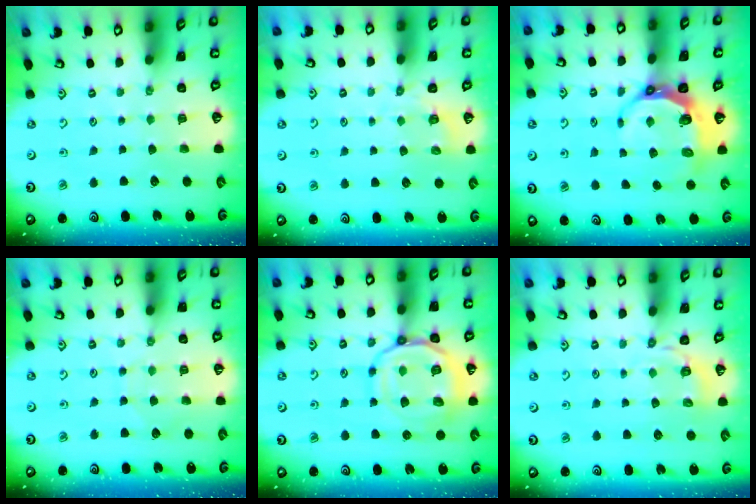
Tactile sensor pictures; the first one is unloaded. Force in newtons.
{"total": 2.3, "press": 1.5, "slide": 1.7}
{"total": 7.8, "press": 6.7, "slide": 3.9}
{"total": 5.0, "press": 5.0, "slide": 0.5}
{"total": 15.7, "press": 15.7, "slide": 1.5}
{"total": 3.2, "press": 2.7, "slide": 1.8}